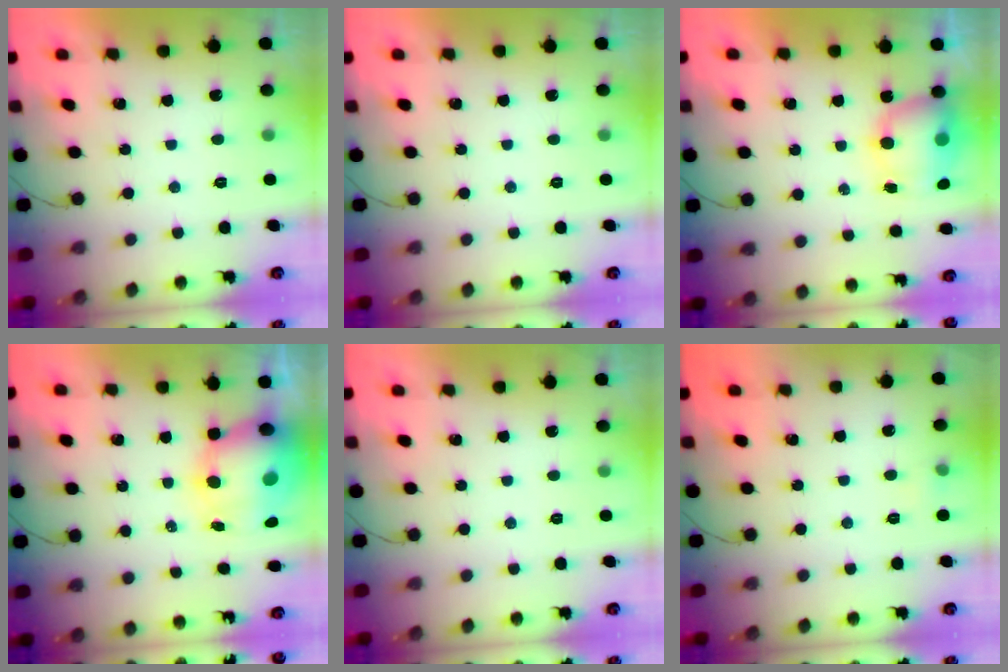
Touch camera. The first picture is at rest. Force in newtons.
{"total": 0.0}
{"total": 11.3, "press": 8.5, "slide": 7.5}
{"total": 11.7, "press": 11.2, "slide": 3.3}
{"total": 0.0}
{"total": 3.8, "press": 3.6, "slide": 1.2}